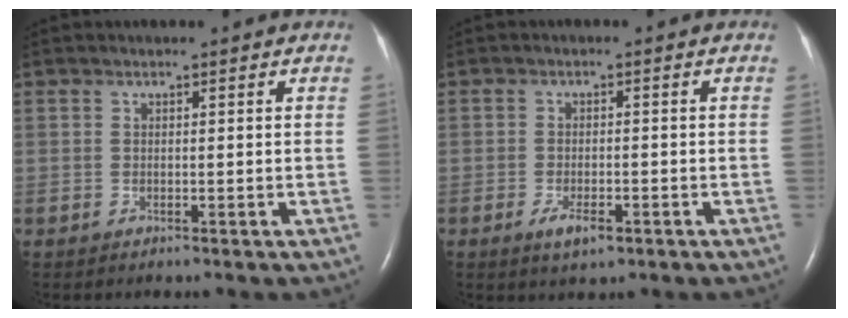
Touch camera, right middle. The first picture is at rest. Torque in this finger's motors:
{"motor_torque": [0.59, -0.52, 0.07, -0.04]}